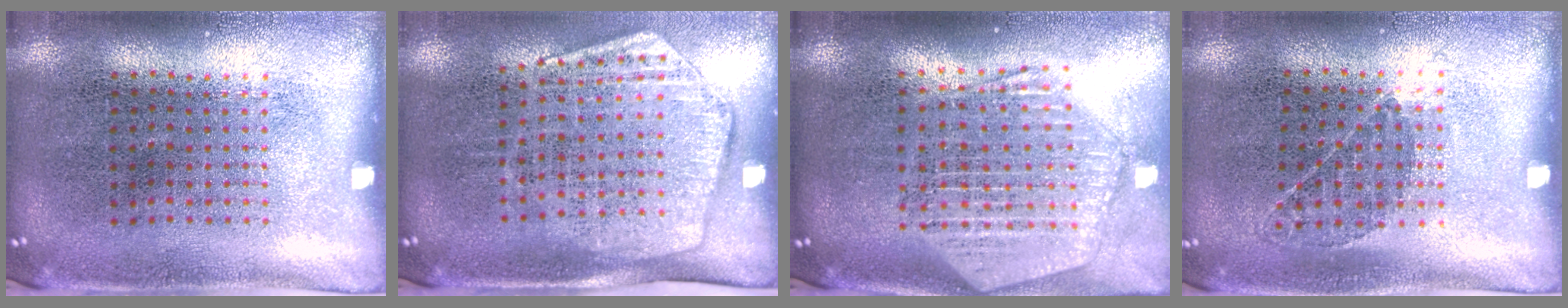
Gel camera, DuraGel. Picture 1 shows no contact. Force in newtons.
{"total": 1.8, "press": 1.5, "slide": 1.0}
{"total": 2.4, "press": 2.1, "slide": 1.2}
{"total": 0.9, "press": 0.6, "slide": 0.7}